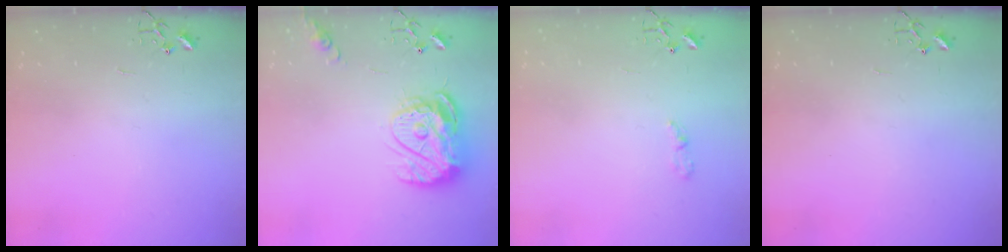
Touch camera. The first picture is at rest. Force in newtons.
{"total": 14.4, "press": 14.4, "slide": 1.3}
{"total": 3.3, "press": 3.3, "slide": 0.5}
{"total": 0.0}